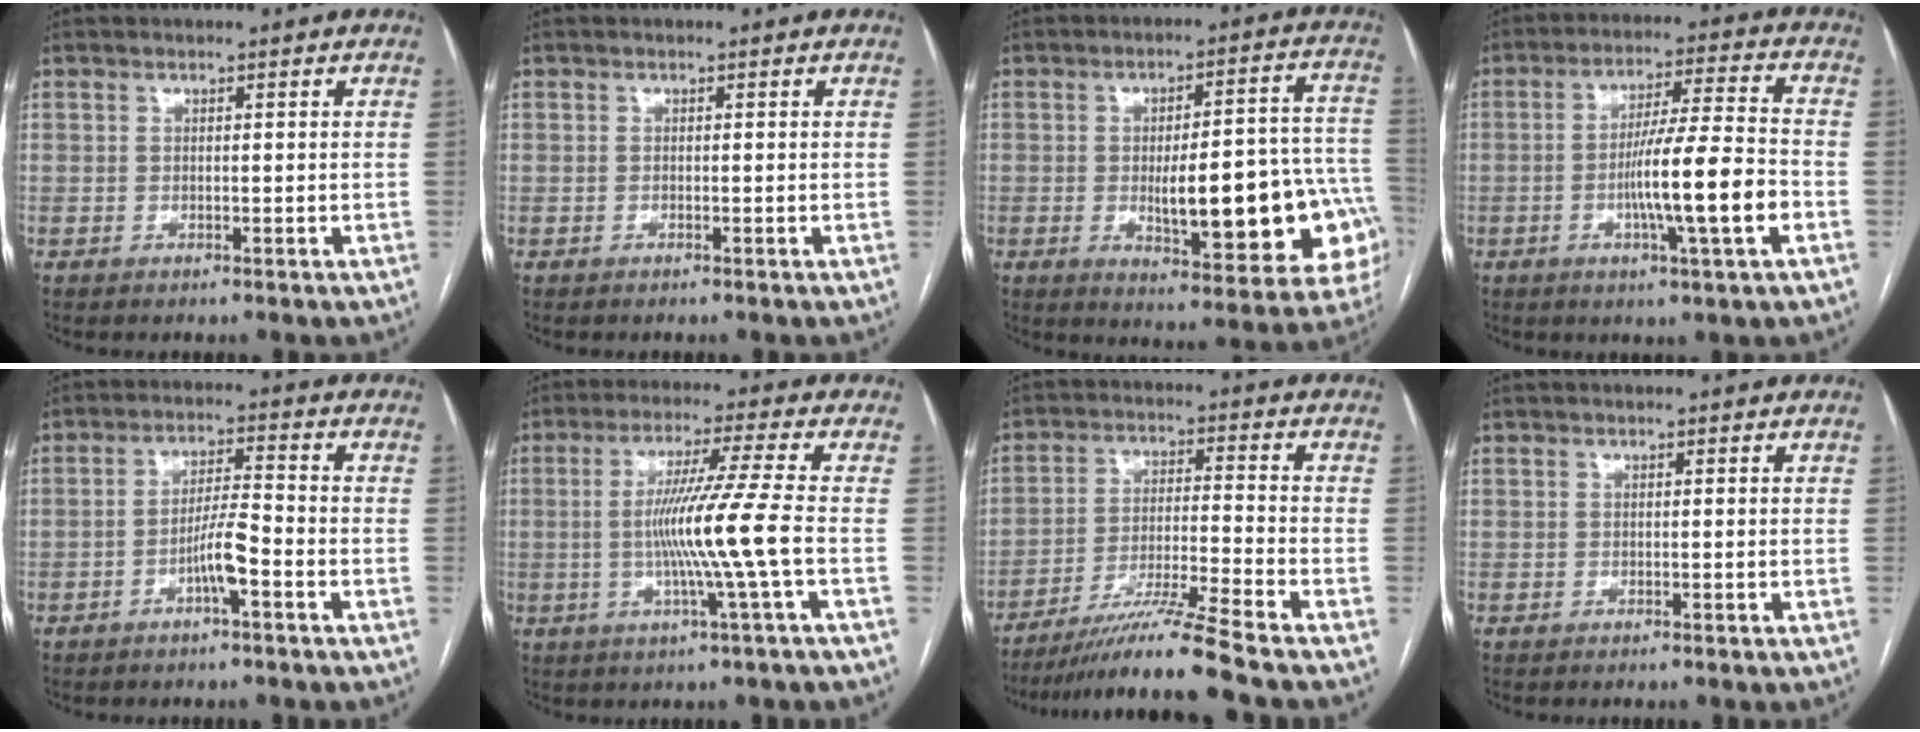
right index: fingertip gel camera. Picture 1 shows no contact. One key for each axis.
{"total": 0.0}
{"total": 20.4, "fx": -4.3, "fy": 5.2, "fz": 19.3, "tx": -0.179, "ty": 0.028, "tz": -0.036}
{"total": 12.1, "fx": -3.4, "fy": -0.3, "fz": 11.6, "tx": -0.199, "ty": -0.001, "tz": -0.060}
{"total": 5.3, "fx": -2.5, "fy": 0.3, "fz": 4.6, "tx": -0.089, "ty": 0.008, "tz": -0.044}
{"total": 10.2, "fx": -1.6, "fy": -2.4, "fz": 9.8, "tx": -0.188, "ty": -0.007, "tz": -0.025}
{"total": 12.3, "fx": -10.2, "fy": -2.7, "fz": 6.3, "tx": -0.109, "ty": -0.022, "tz": -0.178}
{"total": 0.0}